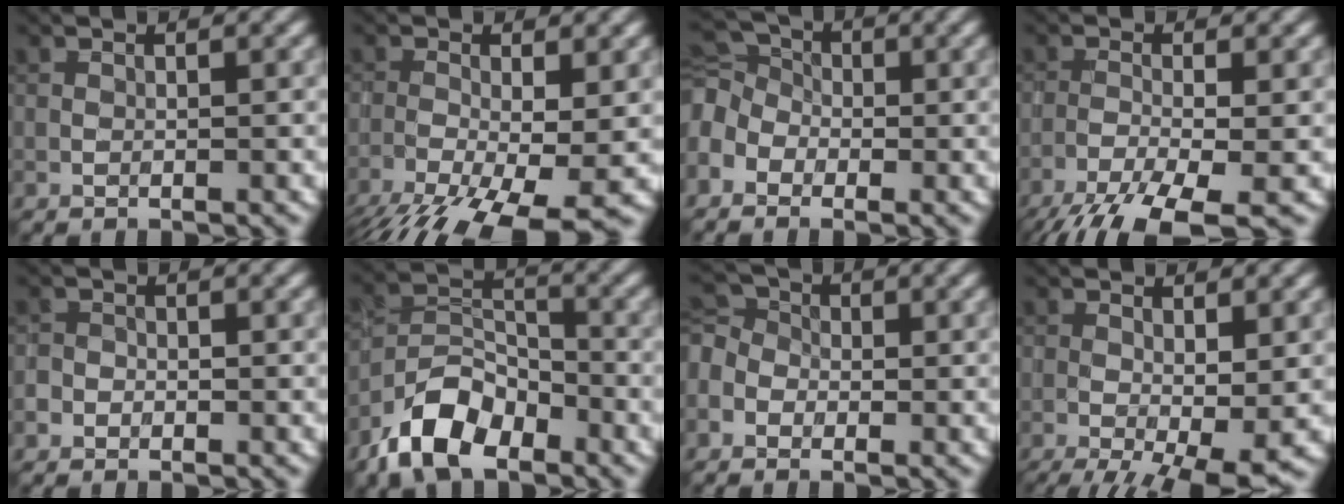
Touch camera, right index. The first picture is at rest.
{"total": 10.4, "force": [-5.6, 3.7, 8.0], "torque": [-0.145, -0.033, -0.094]}
{"total": 4.7, "force": [-1.5, 3.7, 2.6], "torque": [-0.061, 0.007, -0.035]}
{"total": 8.0, "force": [-5.2, 1.9, 5.7], "torque": [-0.113, -0.018, -0.102]}
{"total": 1.0, "force": [-0.5, 0.9, 0.0], "torque": [0.007, 0.005, -0.011]}
{"total": 6.9, "force": [-4.5, 3.8, 3.7], "torque": [-0.063, 0.003, -0.094]}
{"total": 3.6, "force": [-1.1, 3.0, 1.8], "torque": [-0.033, 0.010, -0.029]}
{"total": 7.6, "force": [-3.0, 2.5, 6.5], "torque": [-0.099, -0.015, -0.041]}